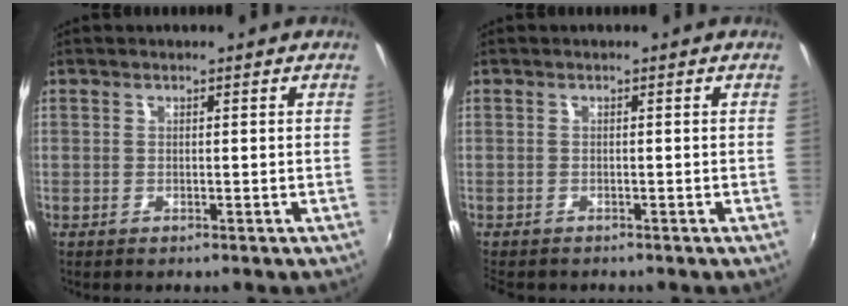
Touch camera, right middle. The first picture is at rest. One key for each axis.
{"total": 1.7, "fx": -1.4, "fy": 0.8, "fz": 0.5, "tx": -0.013, "ty": -0.006, "tz": -0.021}